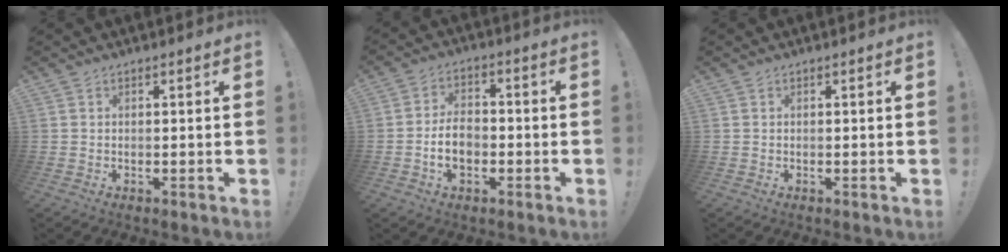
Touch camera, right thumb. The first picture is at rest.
{"total": 7.9, "force": [-2.4, 5.1, 5.6], "torque": [-0.097, 0.006, -0.042]}
{"total": 0.0}